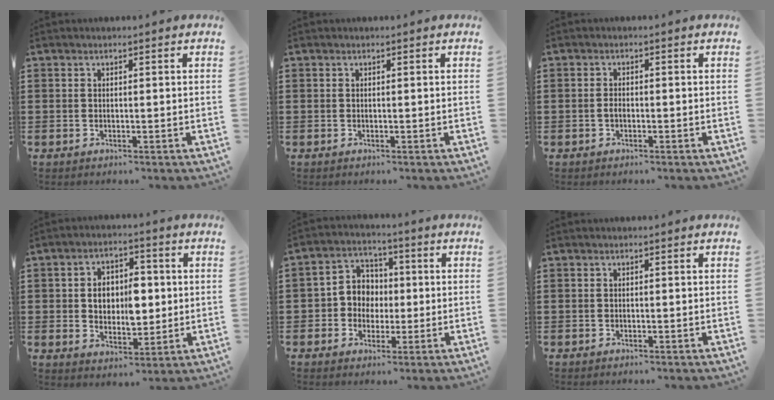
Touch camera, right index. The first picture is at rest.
{"total": 0.0}
{"total": 1.2, "force": [-0.5, 0.6, 1.0], "torque": [-0.021, -0.004, -0.008]}
{"total": 7.6, "force": [0.5, 4.8, 5.9], "torque": [-0.097, 0.009, 0.003]}
{"total": 5.4, "force": [-0.6, 5.2, 1.6], "torque": [-0.049, 0.018, -0.014]}
{"total": 0.0}